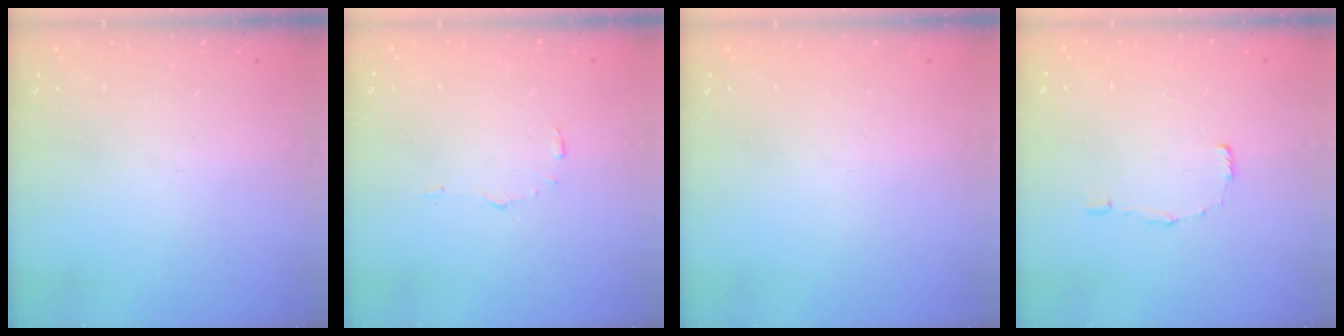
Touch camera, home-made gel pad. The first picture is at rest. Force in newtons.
{"total": 4.8, "press": 4.8, "slide": 0.3}
{"total": 0.0}
{"total": 3.8, "press": 3.7, "slide": 0.4}